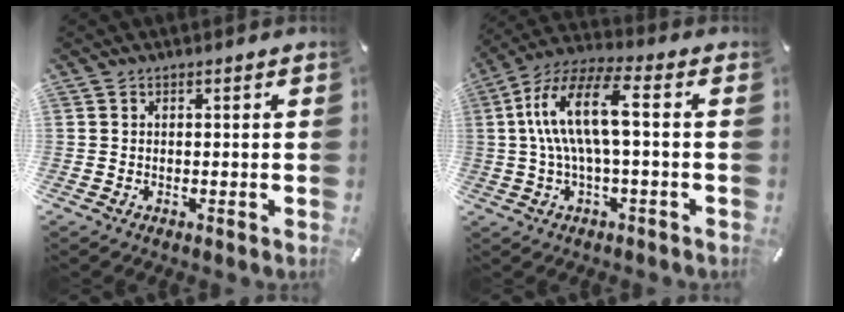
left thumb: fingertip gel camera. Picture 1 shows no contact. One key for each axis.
{"total": 14.4, "fx": 1.2, "fy": 4.9, "fz": 13.5, "tx": -0.279, "ty": 0.000, "tz": 0.013}